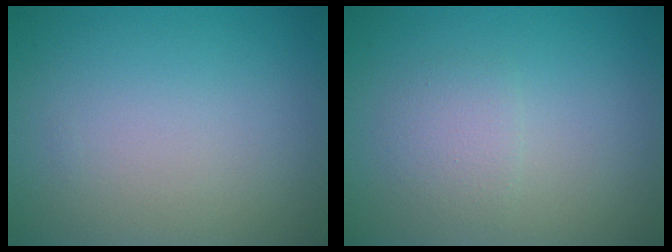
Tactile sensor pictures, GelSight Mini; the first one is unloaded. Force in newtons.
{"total": 2.9, "press": 2.9, "slide": 0.2}